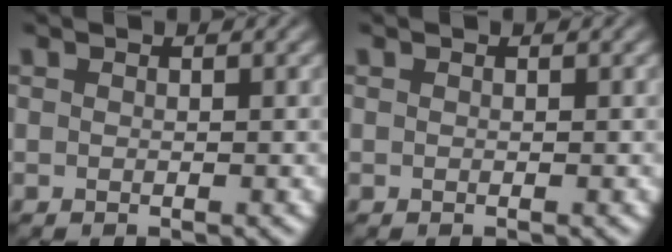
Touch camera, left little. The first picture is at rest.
{"total": 0.0}